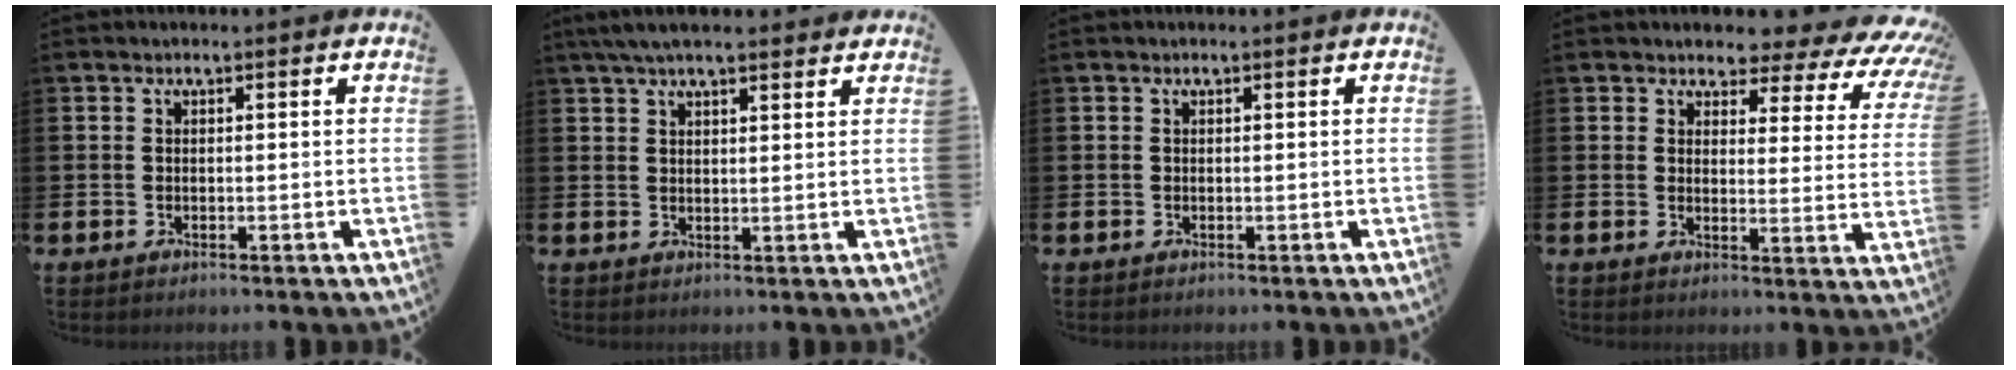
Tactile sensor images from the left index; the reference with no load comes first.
{"total": 4.6, "force": [3.9, 0.9, 2.1], "torque": [-0.045, -0.005, 0.071]}
{"total": 0.0}
{"total": 4.2, "force": [3.4, 2.0, 1.5], "torque": [-0.029, -0.038, 0.048]}